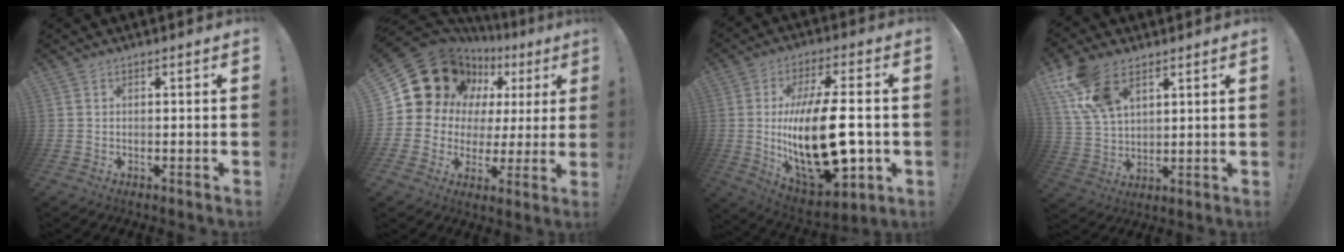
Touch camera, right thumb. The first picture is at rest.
{"total": 19.1, "force": [10.7, 13.0, 9.0], "torque": [-0.140, -0.073, 0.220]}
{"total": 25.8, "force": [-2.2, 10.9, 23.3], "torque": [-0.437, -0.007, -0.030]}
{"total": 13.4, "force": [7.7, 7.3, 8.1], "torque": [-0.155, -0.022, 0.148]}